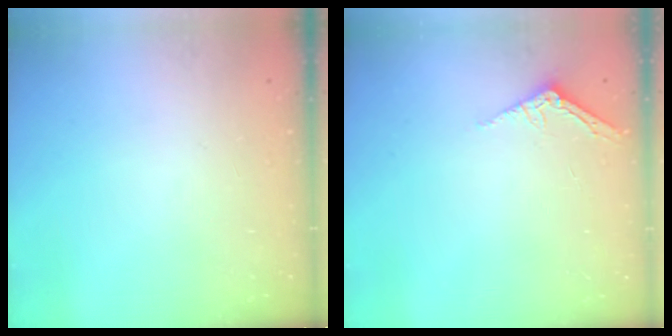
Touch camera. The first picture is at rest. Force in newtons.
{"total": 3.0, "press": 3.0, "slide": 0.2}